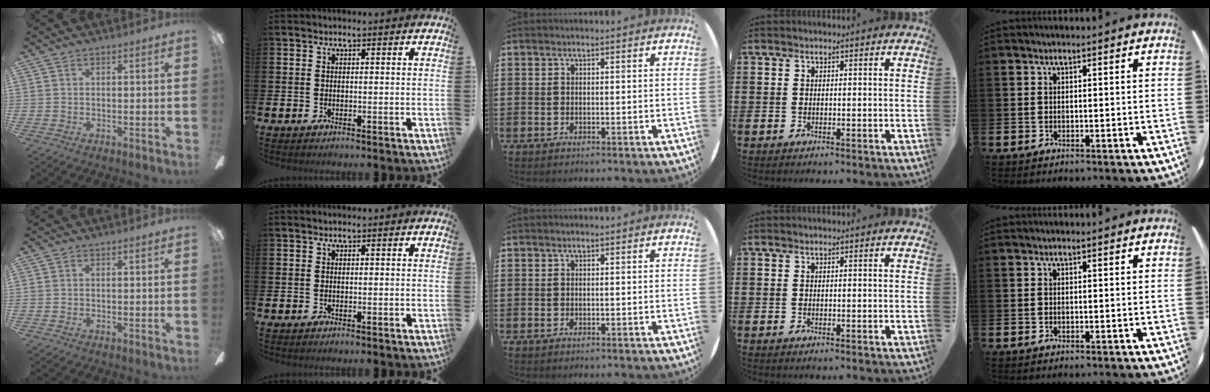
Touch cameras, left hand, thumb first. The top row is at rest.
{}